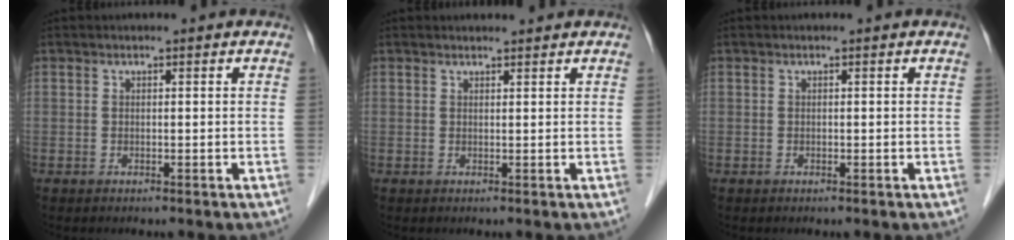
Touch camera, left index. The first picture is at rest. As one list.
[{"total": 1.7, "force": [1.7, 0.2, 0.2], "torque": [-0.009, 0.009, 0.026]}, {"total": 0.0}]